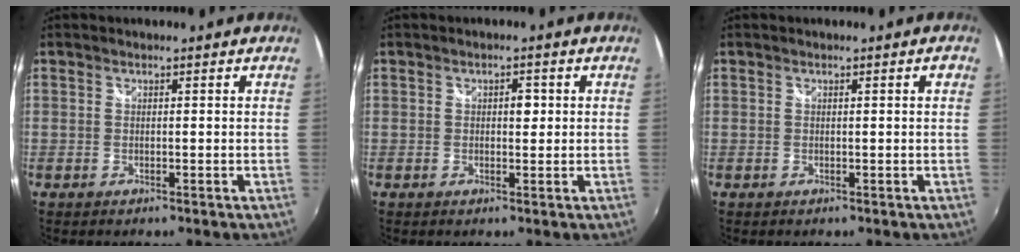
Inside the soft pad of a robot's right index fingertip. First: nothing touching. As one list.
[{"total": 1.8, "force": [0.2, 1.2, 1.4], "torque": [-0.019, 0.006, 0.002]}, {"total": 1.2, "force": [0.4, -0.1, 1.2], "torque": [-0.016, 0.004, 0.004]}]